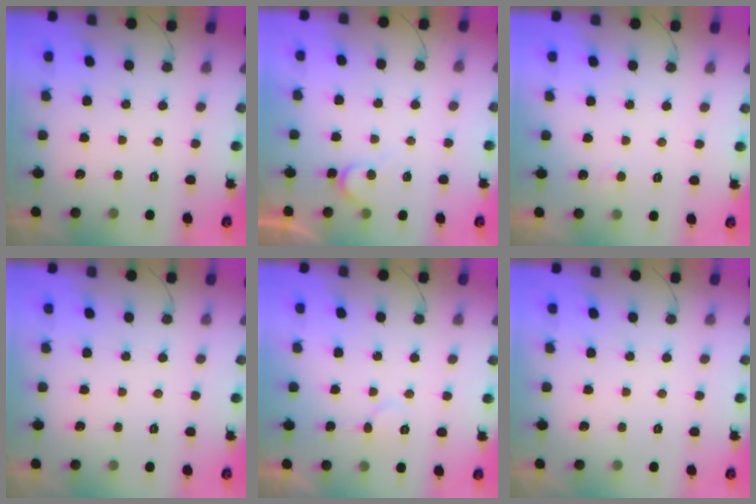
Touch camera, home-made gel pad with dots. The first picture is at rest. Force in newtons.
{"total": 4.5, "press": 4.5, "slide": 0.3}
{"total": 3.9, "press": 3.9, "slide": 0.5}
{"total": 0.0}
{"total": 4.9, "press": 4.9, "slide": 0.5}
{"total": 0.0}